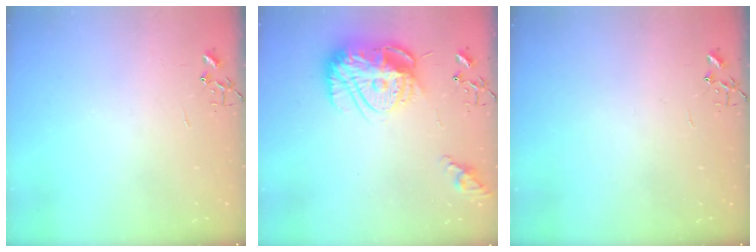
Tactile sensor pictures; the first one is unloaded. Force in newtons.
{"total": 17.2, "press": 17.2, "slide": 1.4}
{"total": 0.0}